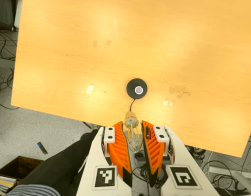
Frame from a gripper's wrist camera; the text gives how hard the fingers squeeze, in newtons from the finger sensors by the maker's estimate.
{"total": 21.6, "left": 27.0, "right": 16.1}